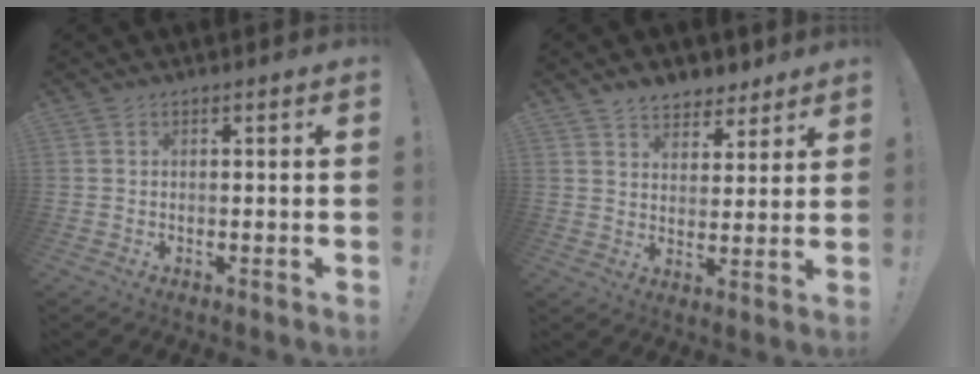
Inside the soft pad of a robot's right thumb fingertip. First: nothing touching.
{"total": 7.3, "force": [5.8, 4.1, 1.6], "torque": [-0.022, -0.041, 0.111]}